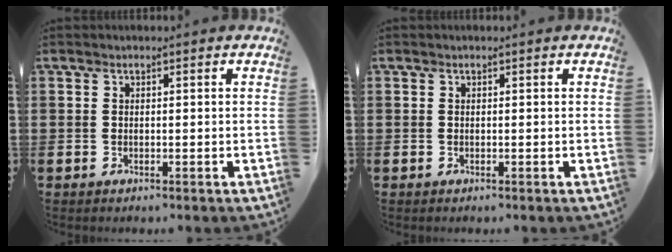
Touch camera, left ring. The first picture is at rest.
{"total": 0.0}